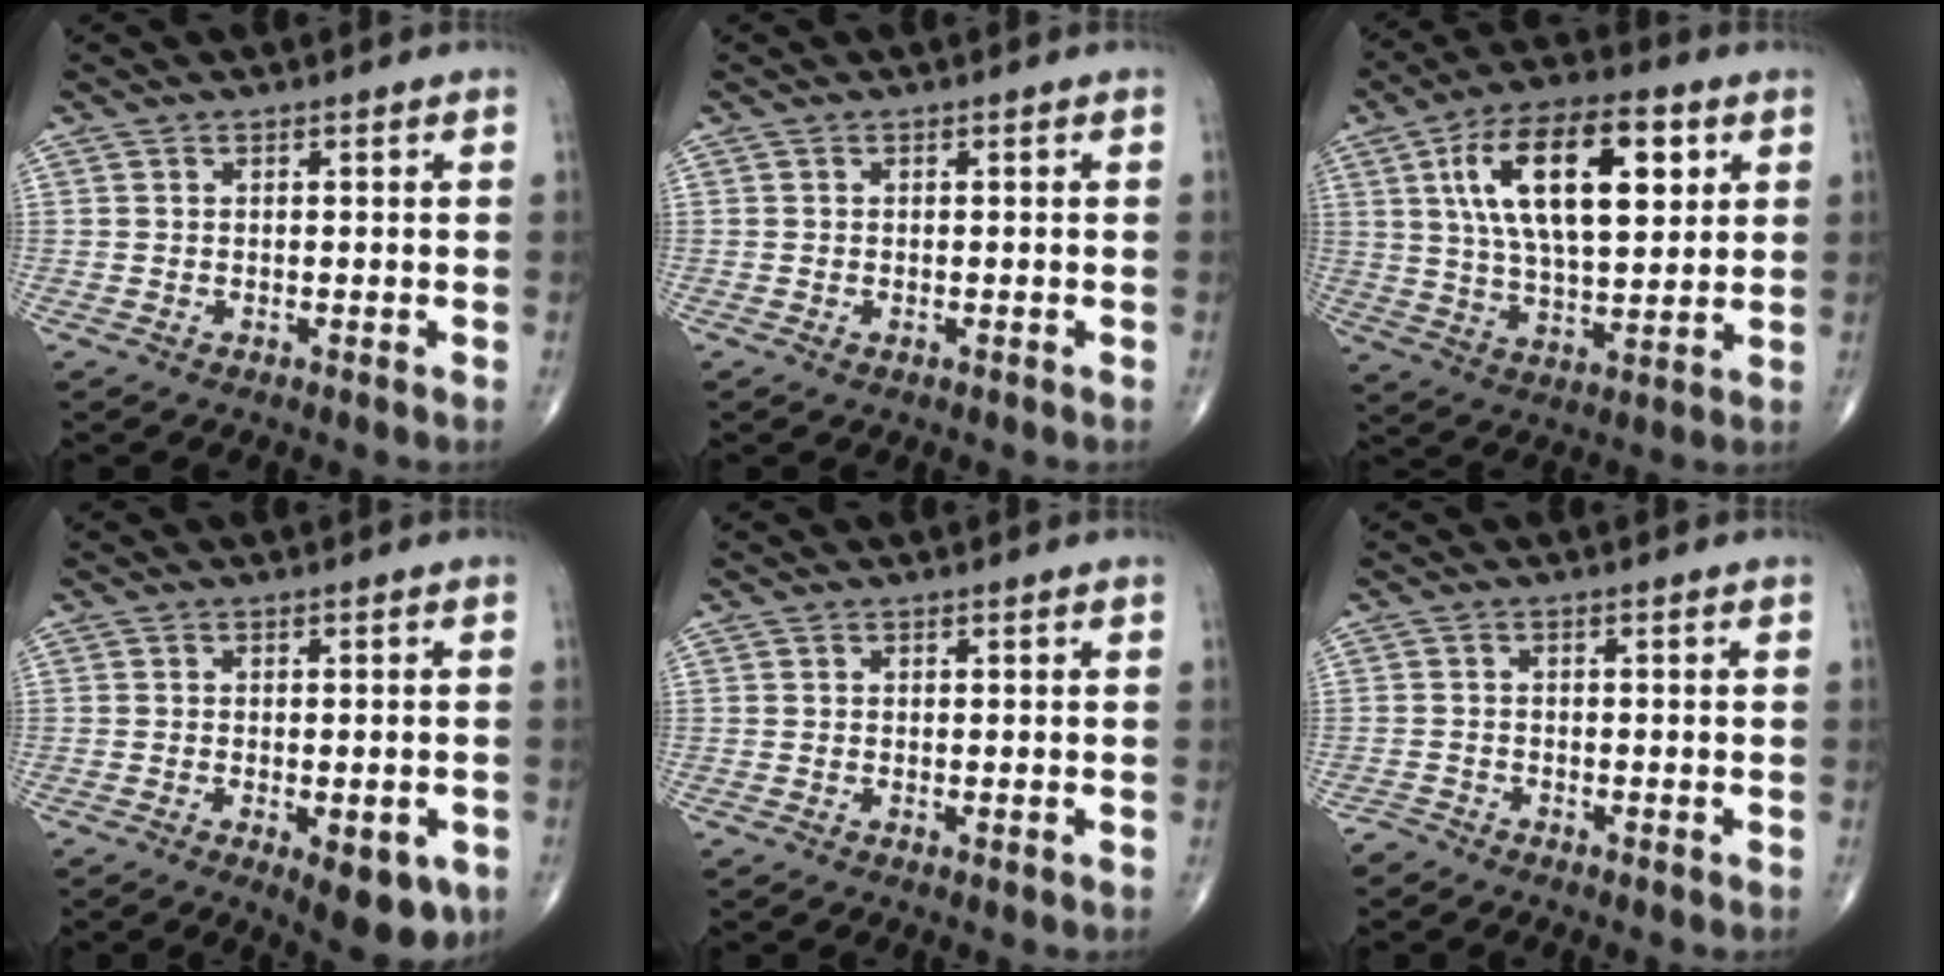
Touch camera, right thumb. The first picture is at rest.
{"total": 0.6, "force": [-0.3, 0.3, 0.5], "torque": [-0.009, 0.002, -0.003]}
{"total": 20.0, "force": [6.3, 9.0, 16.7], "torque": [-0.267, -0.007, 0.105]}
{"total": 8.6, "force": [-3.3, 3.4, 7.2], "torque": [-0.081, -0.001, -0.037]}
{"total": 0.7, "force": [-0.2, 0.2, 0.6], "torque": [-0.012, -0.003, -0.004]}
{"total": 1.6, "force": [-1.5, 0.4, -0.4], "torque": [0.011, -0.005, -0.035]}